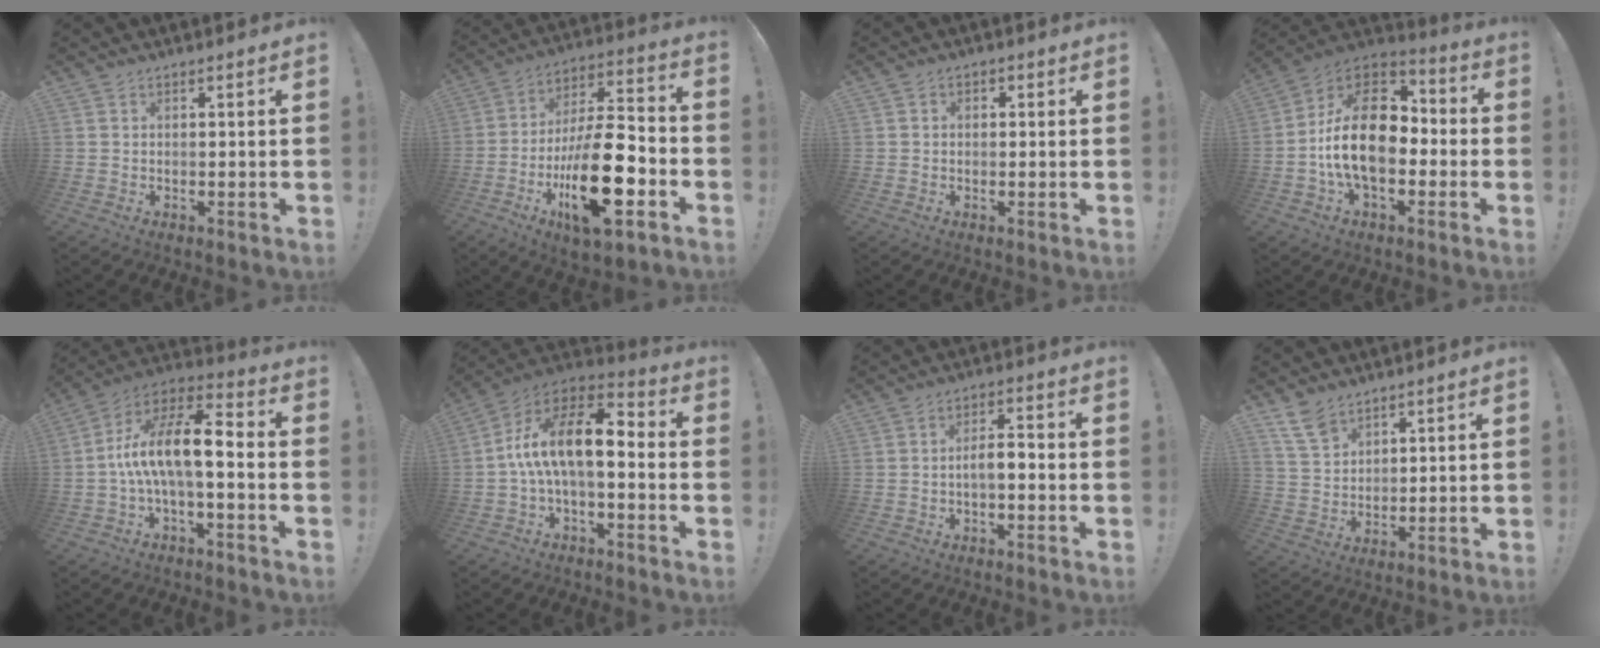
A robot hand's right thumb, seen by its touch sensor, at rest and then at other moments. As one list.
[{"total": 23.3, "force": [-9.0, 10.1, 19.0], "torque": [-0.330, 0.051, -0.134]}, {"total": 1.7, "force": [-0.6, 1.5, 0.7], "torque": [-0.008, 0.006, -0.012]}, {"total": 21.1, "force": [-1.5, 12.9, 16.6], "torque": [-0.293, 0.021, -0.019]}, {"total": 15.2, "force": [-0.6, 5.4, 14.2], "torque": [-0.265, 0.008, -0.010]}, {"total": 15.1, "force": [0.9, 6.4, 13.7], "torque": [-0.261, 0.005, 0.018]}, {"total": 5.0, "force": [-1.9, 1.8, 4.3], "torque": [-0.083, 0.010, -0.035]}, {"total": 7.7, "force": [5.9, 4.0, 2.9], "torque": [-0.061, -0.032, 0.117]}]